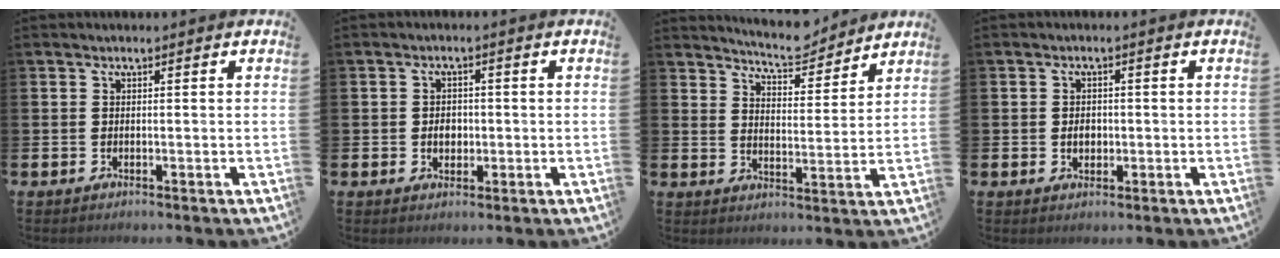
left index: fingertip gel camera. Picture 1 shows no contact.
{"total": 2.5, "force": [-0.2, 2.0, 1.5], "torque": [-0.016, 0.001, -0.011]}
{"total": 6.5, "force": [6.4, 0.7, 0.7], "torque": [-0.026, -0.041, 0.116]}
{"total": 2.1, "force": [-0.2, 1.6, 1.4], "torque": [-0.012, 0.001, -0.009]}